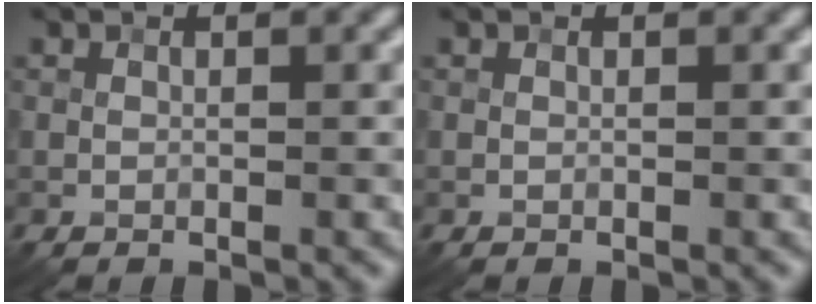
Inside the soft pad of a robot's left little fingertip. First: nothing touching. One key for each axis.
{"total": 0.0}